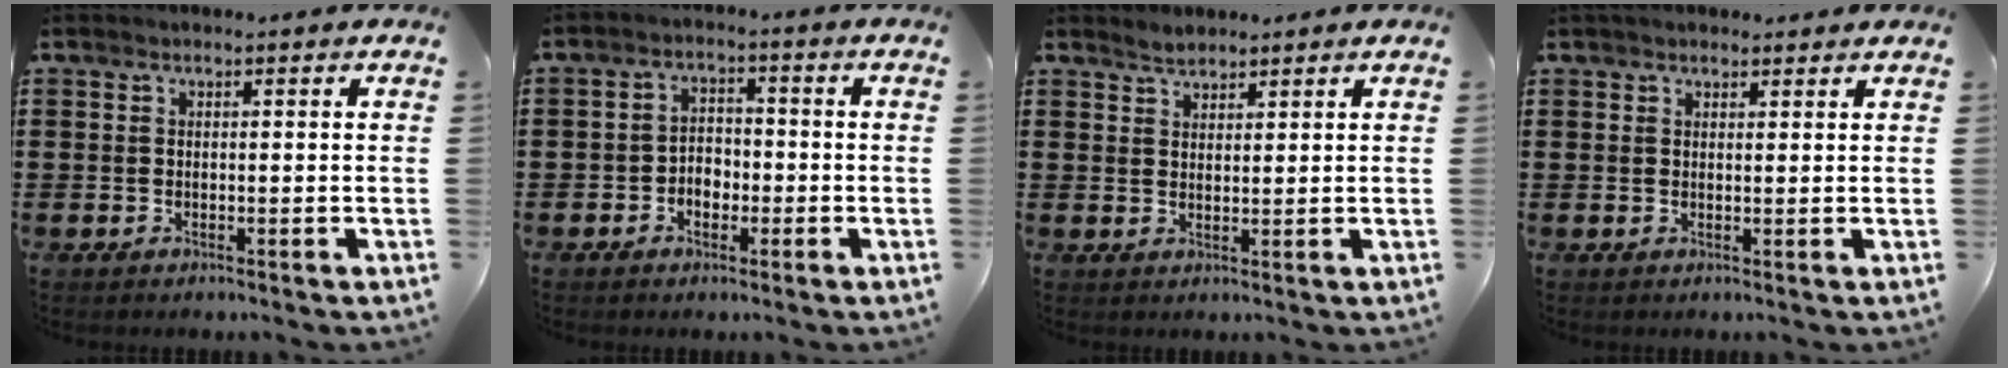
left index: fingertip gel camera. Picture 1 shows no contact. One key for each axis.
{"total": 3.0, "fx": -1.5, "fy": 2.1, "fz": 1.5, "tx": -0.033, "ty": 0.006, "tz": -0.033}
{"total": 1.7, "fx": 1.6, "fy": 0.5, "fz": 0.2, "tx": -0.009, "ty": 0.002, "tz": 0.032}
{"total": 1.7, "fx": 1.4, "fy": 0.8, "fz": 0.4, "tx": -0.011, "ty": 0.006, "tz": 0.027}